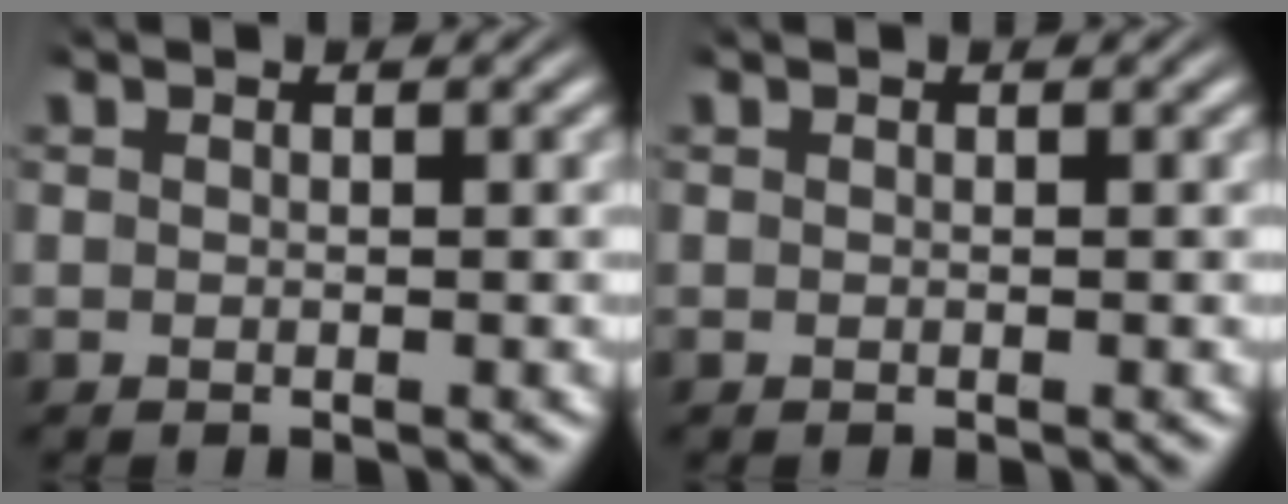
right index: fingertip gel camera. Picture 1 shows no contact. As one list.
[{"total": 0.0}]